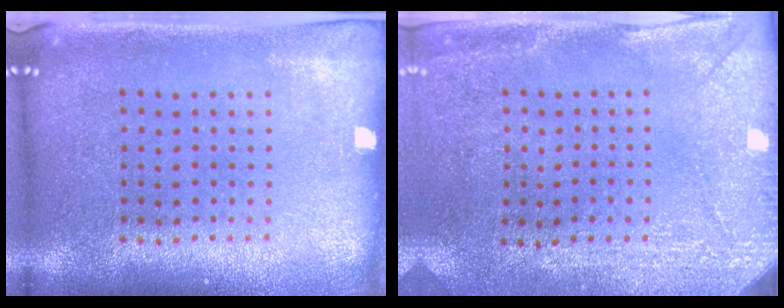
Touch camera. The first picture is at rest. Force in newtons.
{"total": 2.9, "press": 2.4, "slide": 1.6}